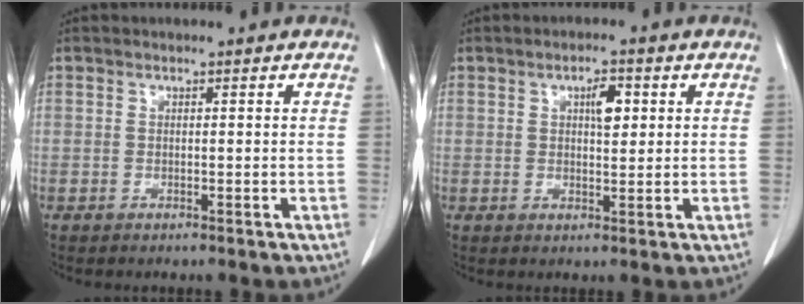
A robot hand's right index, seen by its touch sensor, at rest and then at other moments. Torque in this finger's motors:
{"motor_torque": [0.07, 0.05, 0.09, 0.05]}